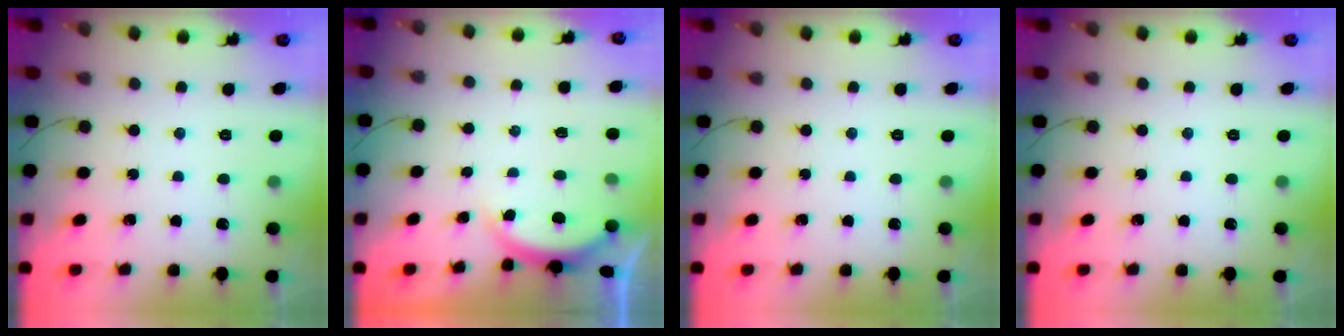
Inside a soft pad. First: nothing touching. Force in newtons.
{"total": 2.1, "press": 2.0, "slide": 0.3}
{"total": 0.0}
{"total": 0.0}